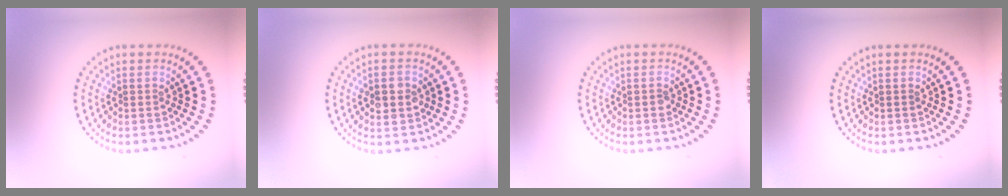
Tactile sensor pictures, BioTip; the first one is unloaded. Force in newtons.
{"total": 2.6, "press": 2.6, "slide": 0.1}
{"total": 0.6, "press": 0.6, "slide": 0.2}
{"total": 0.0}